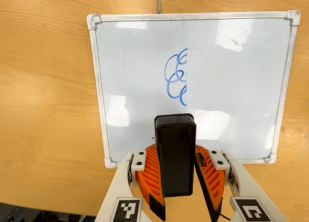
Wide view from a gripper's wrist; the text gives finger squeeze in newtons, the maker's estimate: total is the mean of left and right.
{"total": 7.6, "left": 8.6, "right": 6.6}